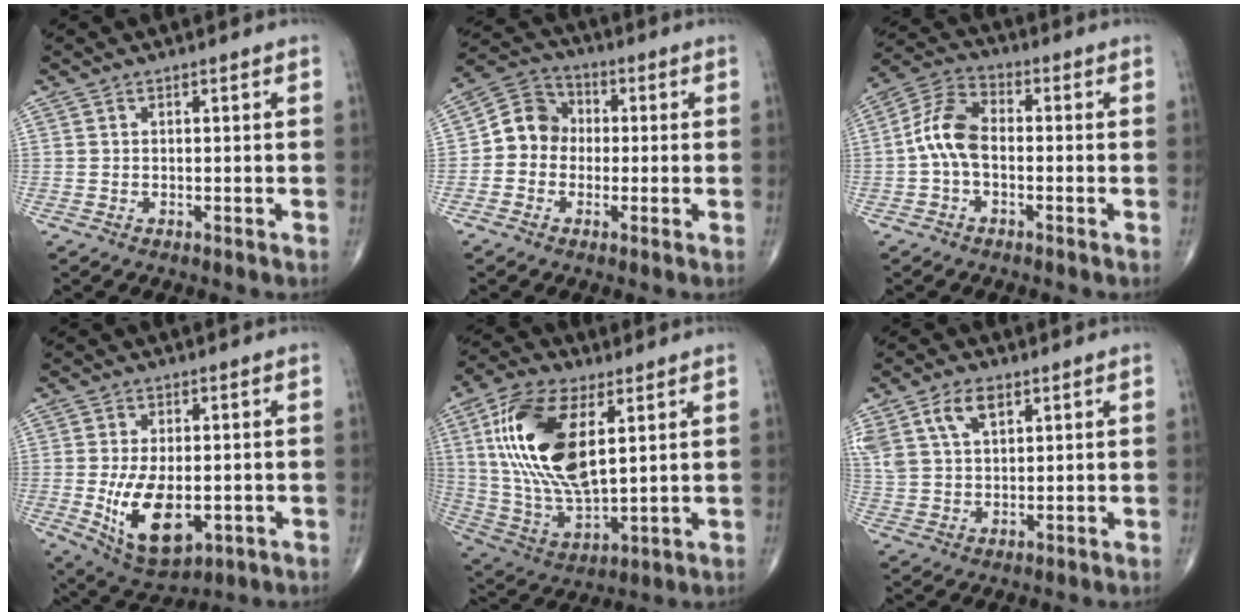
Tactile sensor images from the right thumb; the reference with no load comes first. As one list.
[{"total": 8.1, "force": [-0.7, 7.2, 3.6], "torque": [-0.042, 0.033, -0.031]}, {"total": 8.3, "force": [-1.0, 4.9, 6.7], "torque": [-0.130, 0.028, -0.032]}, {"total": 12.5, "force": [-2.2, 6.7, 10.3], "torque": [-0.172, -0.012, -0.018]}, {"total": 20.8, "force": [5.9, 9.8, 17.4], "torque": [-0.348, -0.019, 0.113]}, {"total": 10.3, "force": [5.1, 6.0, 6.6], "torque": [-0.140, -0.008, 0.102]}]